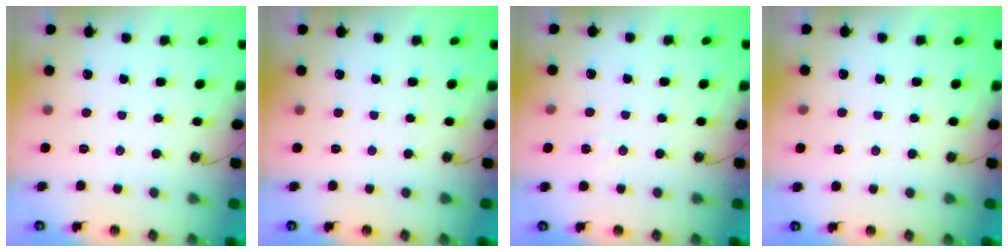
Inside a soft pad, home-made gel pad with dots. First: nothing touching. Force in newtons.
{"total": 0.0}
{"total": 6.9, "press": 6.6, "slide": 1.9}
{"total": 6.0, "press": 4.5, "slide": 4.1}